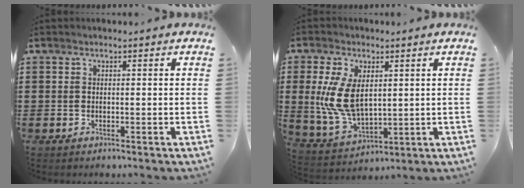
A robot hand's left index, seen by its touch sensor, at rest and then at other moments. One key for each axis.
{"total": 9.9, "fx": 1.7, "fy": 5.6, "fz": 8.0, "tx": -0.187, "ty": 0.002, "tz": 0.030}